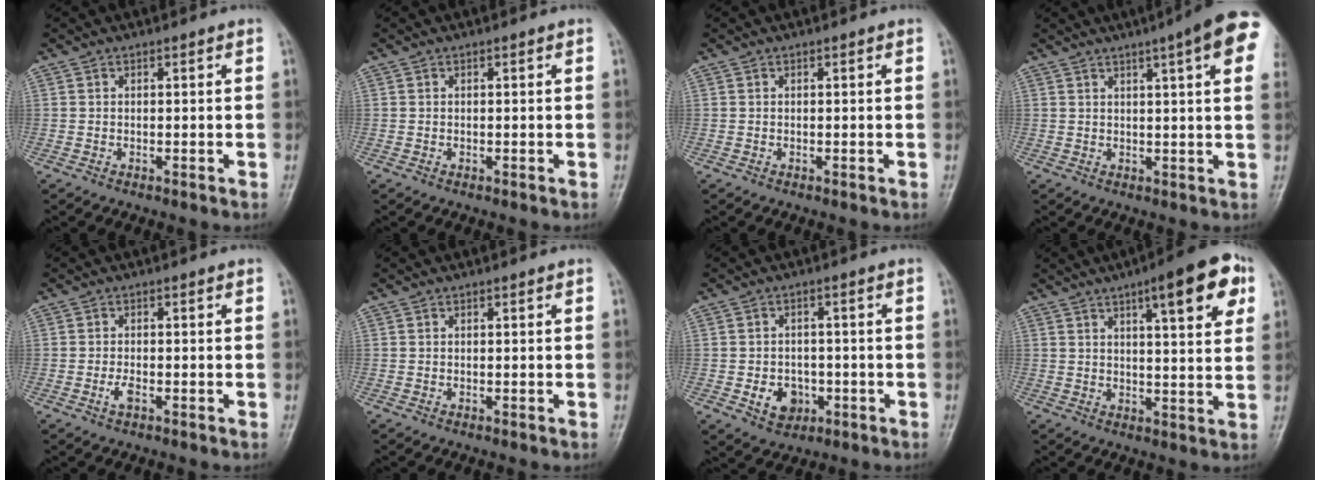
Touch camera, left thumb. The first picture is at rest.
{"total": 0.0}
{"total": 0.0}
{"total": 14.0, "force": [6.8, 2.3, 12.0], "torque": [-0.150, 0.004, 0.077]}
{"total": 2.0, "force": [-0.9, 0.8, 1.5], "torque": [-0.034, 0.004, -0.019]}
{"total": 0.0}
{"total": 5.9, "force": [-1.8, 4.7, 3.1], "torque": [-0.026, 0.012, -0.023]}
{"total": 13.3, "force": [6.1, 3.4, 11.3], "torque": [-0.131, -0.010, 0.076]}